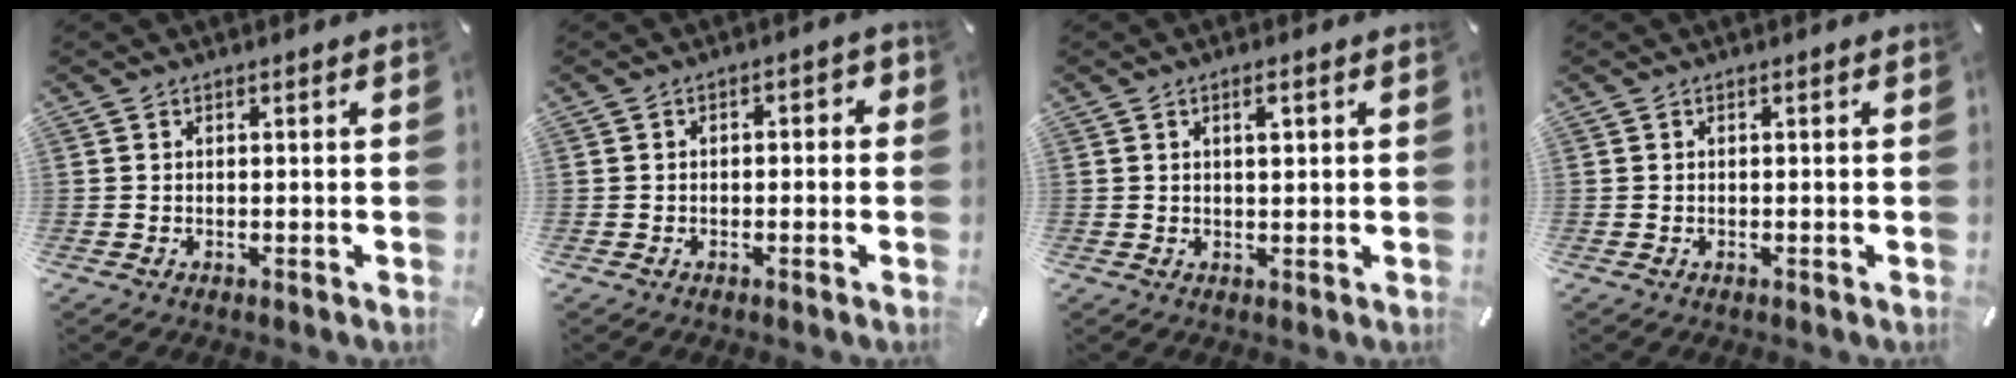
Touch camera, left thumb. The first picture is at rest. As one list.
[{"total": 2.0, "force": [-1.4, 1.1, 1.0], "torque": [-0.018, 0.012, -0.029]}, {"total": 2.6, "force": [0.9, 0.9, 2.2], "torque": [-0.039, 0.003, 0.012]}, {"total": 0.0}]